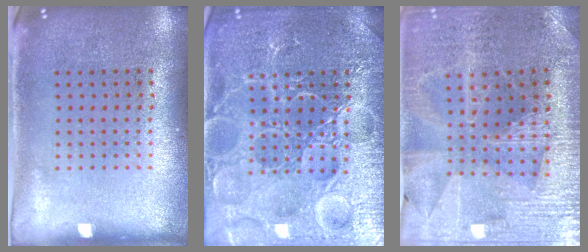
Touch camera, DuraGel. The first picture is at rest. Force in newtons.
{"total": 7.3, "press": 7.2, "slide": 0.9}
{"total": 3.0, "press": 2.9, "slide": 0.5}